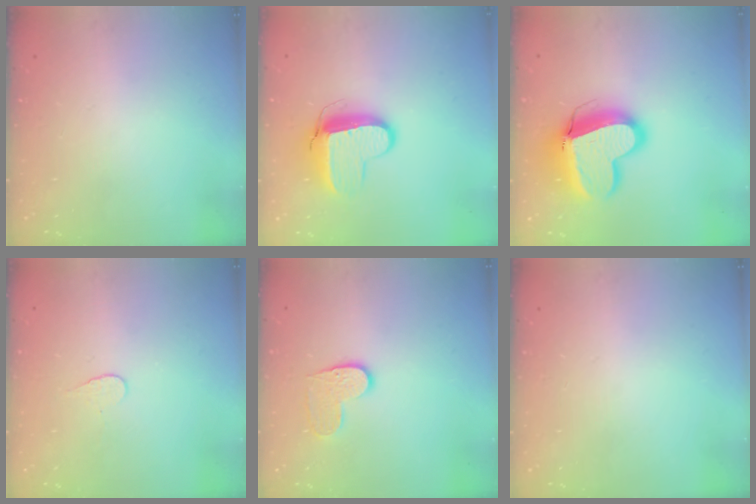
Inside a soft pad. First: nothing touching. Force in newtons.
{"total": 9.9, "press": 9.9, "slide": 0.9}
{"total": 15.5, "press": 15.3, "slide": 2.2}
{"total": 3.9, "press": 3.9, "slide": 0.3}
{"total": 6.1, "press": 6.1, "slide": 0.4}
{"total": 0.0}